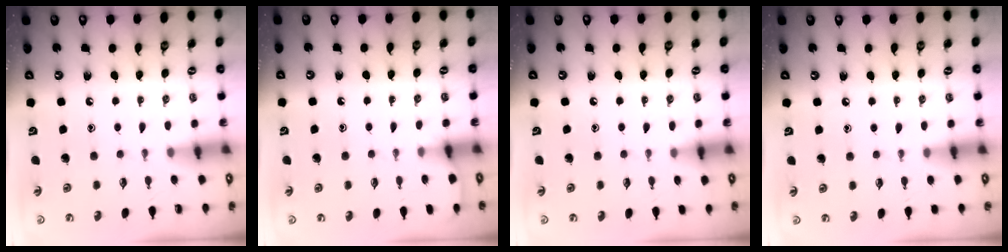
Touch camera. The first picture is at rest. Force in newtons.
{"total": 2.4, "press": 2.4, "slide": 0.4}
{"total": 5.3, "press": 5.2, "slide": 0.7}
{"total": 3.7, "press": 3.6, "slide": 0.6}